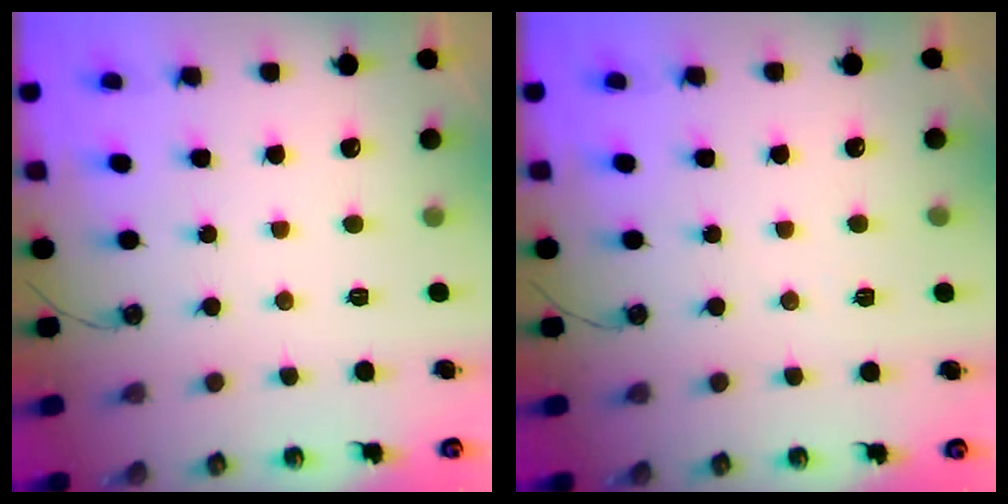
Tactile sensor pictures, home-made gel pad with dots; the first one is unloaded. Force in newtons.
{"total": 2.2, "press": 1.9, "slide": 1.1}